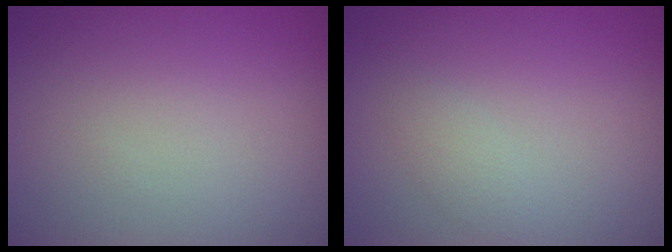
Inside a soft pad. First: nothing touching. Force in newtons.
{"total": 1.2, "press": 1.2, "slide": 0.0}